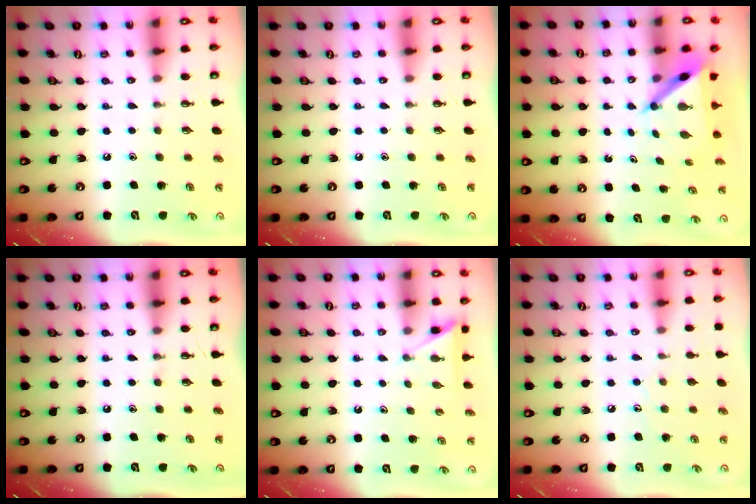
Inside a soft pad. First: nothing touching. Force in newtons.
{"total": 0.0}
{"total": 5.7, "press": 5.6, "slide": 0.4}
{"total": 0.0}
{"total": 3.1, "press": 3.0, "slide": 0.3}
{"total": 5.2, "press": 5.2, "slide": 0.7}